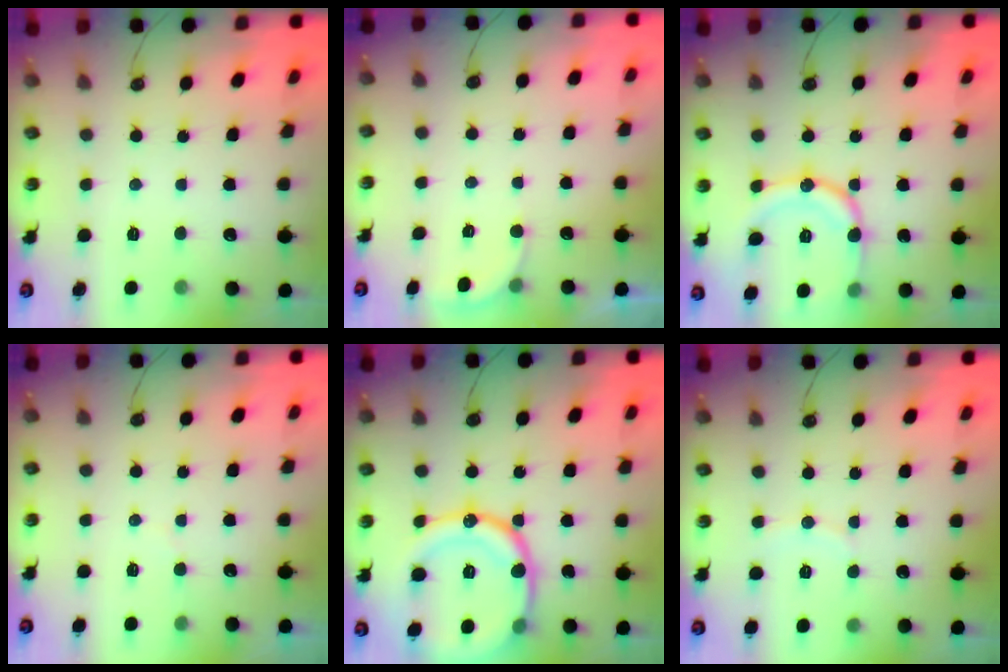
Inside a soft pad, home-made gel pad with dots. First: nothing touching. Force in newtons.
{"total": 3.0, "press": 3.0, "slide": 0.7}
{"total": 15.2, "press": 15.2, "slide": 1.3}
{"total": 2.7, "press": 2.6, "slide": 0.3}
{"total": 21.2, "press": 21.2, "slide": 1.4}
{"total": 4.3, "press": 4.2, "slide": 0.6}